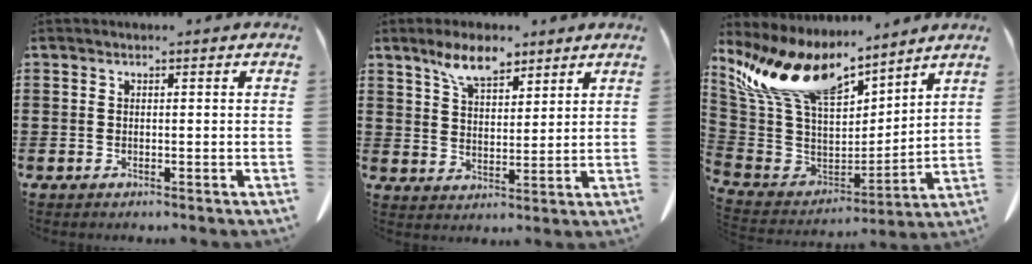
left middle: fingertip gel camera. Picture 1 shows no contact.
{"total": 6.9, "force": [5.2, 2.9, 3.5], "torque": [-0.077, -0.006, 0.095]}
{"total": 14.2, "force": [9.8, 6.1, 8.2], "torque": [-0.220, -0.057, 0.174]}